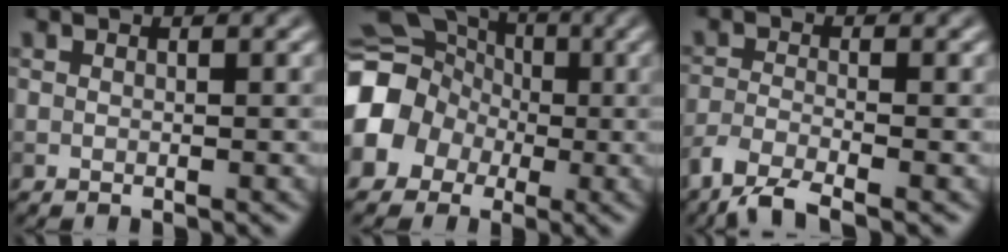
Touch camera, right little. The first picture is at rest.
{"total": 10.8, "force": [-1.6, 9.7, 4.5], "torque": [-0.091, 0.004, -0.066]}
{"total": 4.1, "force": [-3.2, 0.8, 2.3], "torque": [-0.049, -0.010, -0.074]}